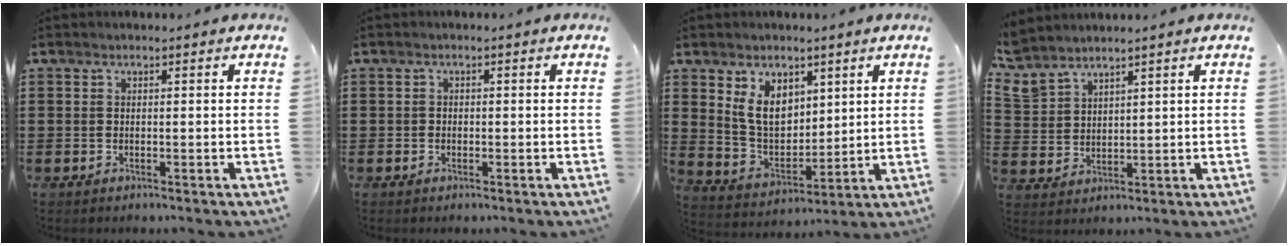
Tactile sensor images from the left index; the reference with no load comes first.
{"total": 0.7, "force": [-0.4, 0.6, 0.2], "torque": [-0.006, 0.001, -0.008]}
{"total": 7.5, "force": [4.0, 5.2, 3.7], "torque": [-0.085, 0.000, 0.077]}
{"total": 3.9, "force": [3.6, 1.5, 0.5], "torque": [-0.030, -0.012, 0.066]}